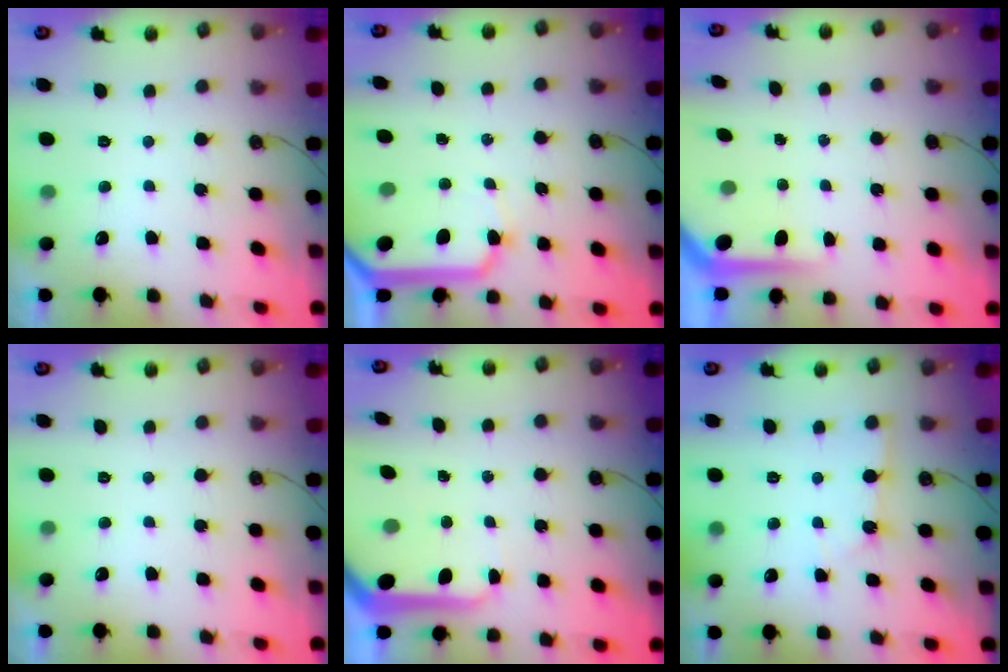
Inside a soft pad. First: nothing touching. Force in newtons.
{"total": 10.8, "press": 10.7, "slide": 1.5}
{"total": 5.5, "press": 5.5, "slide": 0.2}
{"total": 0.0}
{"total": 7.9, "press": 7.8, "slide": 0.9}
{"total": 2.0, "press": 2.0, "slide": 0.2}